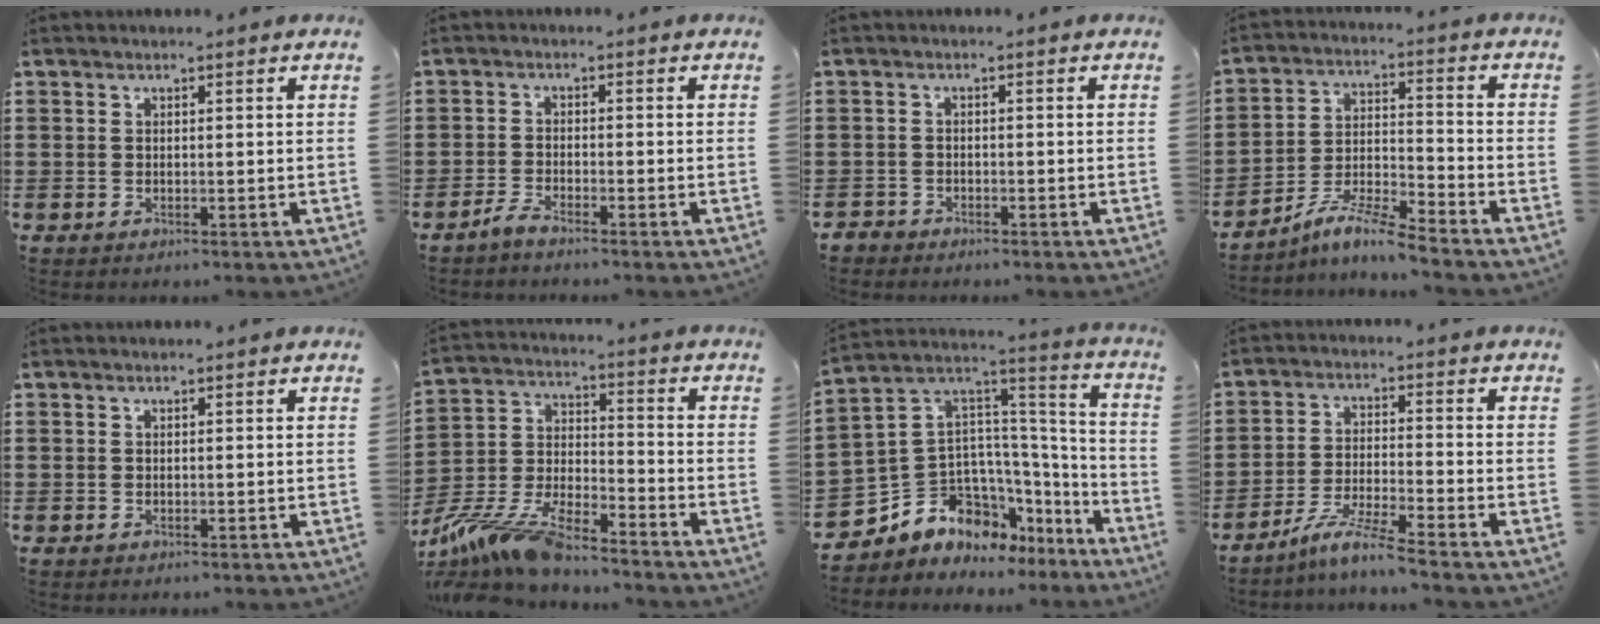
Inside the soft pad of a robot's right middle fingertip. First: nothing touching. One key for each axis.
{"total": 2.3, "fx": -2.1, "fy": 0.2, "fz": 1.0, "tx": -0.033, "ty": 0.000, "tz": -0.045}
{"total": 1.5, "fx": -1.4, "fy": 0.5, "fz": -0.1, "tx": -0.004, "ty": 0.000, "tz": -0.032}
{"total": 7.3, "fx": -6.5, "fy": 0.3, "fz": 3.3, "tx": -0.070, "ty": -0.002, "tz": -0.127}
{"total": 0.0}
{"total": 10.8, "fx": -9.7, "fy": 1.1, "fz": 4.7, "tx": -0.109, "ty": 0.006, "tz": -0.198}
{"total": 8.4, "fx": -4.9, "fy": 6.3, "fz": 2.8, "tx": -0.096, "ty": -0.021, "tz": -0.097}
{"total": 6.2, "fx": -5.3, "fy": -0.3, "fz": 3.2, "tx": -0.070, "ty": -0.015, "tz": -0.104}